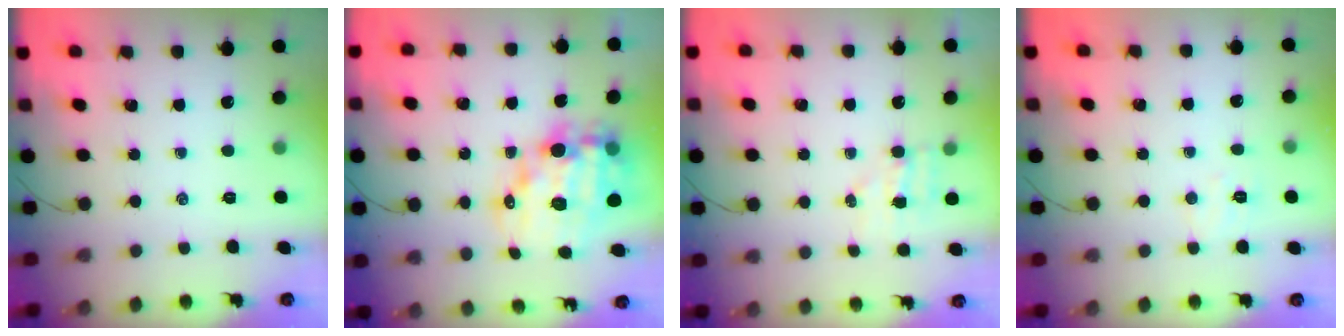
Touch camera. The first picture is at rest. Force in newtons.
{"total": 16.6, "press": 16.0, "slide": 4.2}
{"total": 3.8, "press": 3.7, "slide": 0.8}
{"total": 3.8, "press": 3.7, "slide": 0.8}